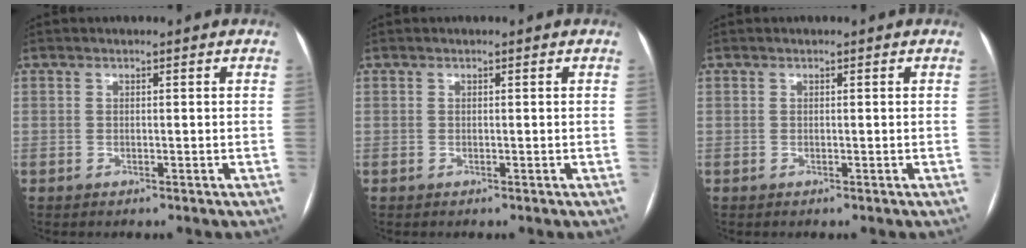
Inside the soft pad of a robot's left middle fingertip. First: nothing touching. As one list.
[{"total": 0.0}, {"total": 0.0}]